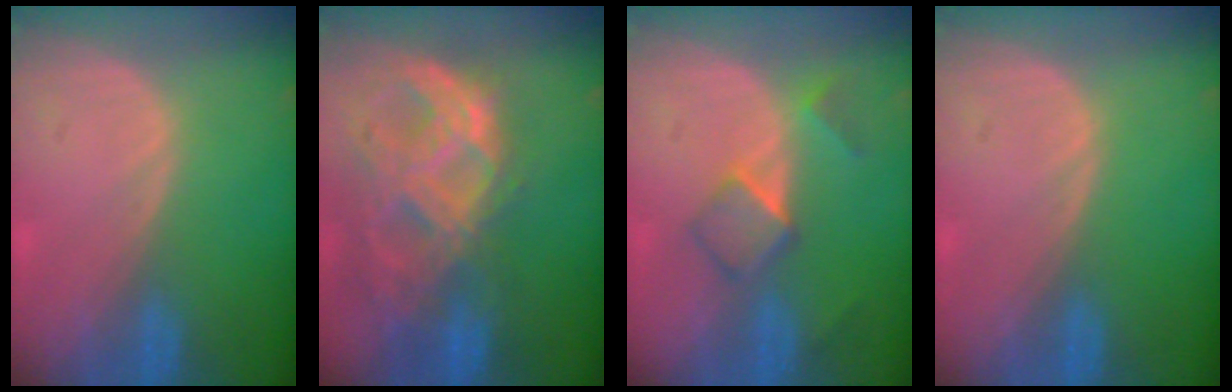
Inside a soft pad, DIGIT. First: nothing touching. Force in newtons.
{"total": 11.4, "press": 9.6, "slide": 6.2}
{"total": 5.2, "press": 4.6, "slide": 2.5}
{"total": 0.0}